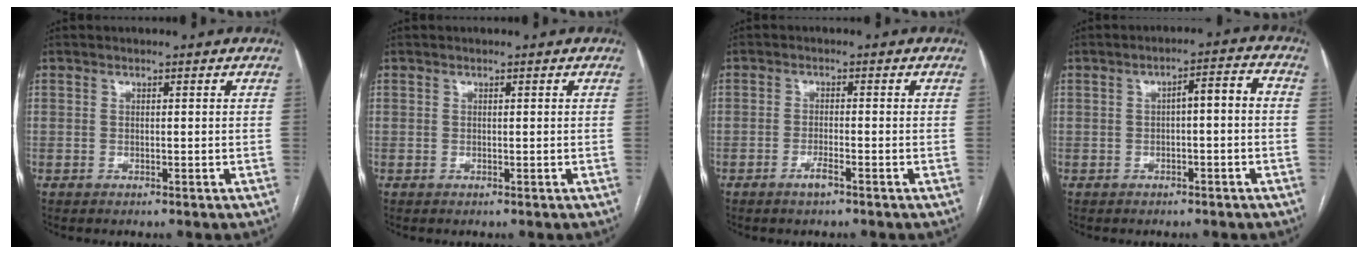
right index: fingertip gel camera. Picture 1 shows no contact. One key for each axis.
{"total": 0.0}
{"total": 2.1, "fx": -1.4, "fy": 0.1, "fz": 1.5, "tx": -0.030, "ty": -0.001, "tz": -0.027}
{"total": 4.2, "fx": -0.3, "fy": 0.9, "fz": 4.1, "tx": -0.058, "ty": 0.024, "tz": -0.004}